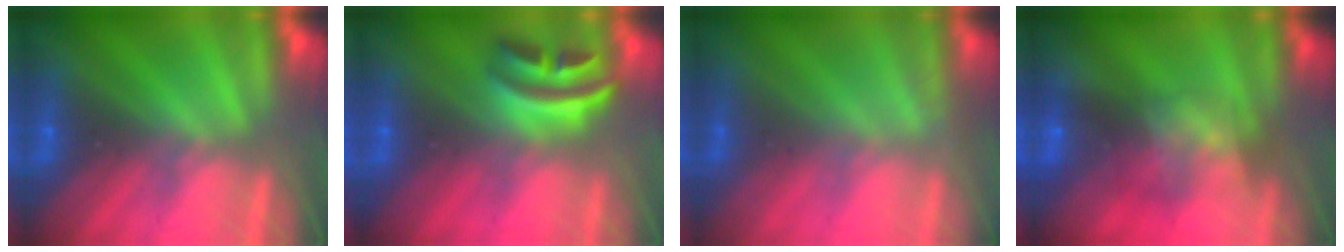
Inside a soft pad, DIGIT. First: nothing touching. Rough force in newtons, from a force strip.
{"total": 2.9}
{"total": 2.4}
{"total": 6.9}